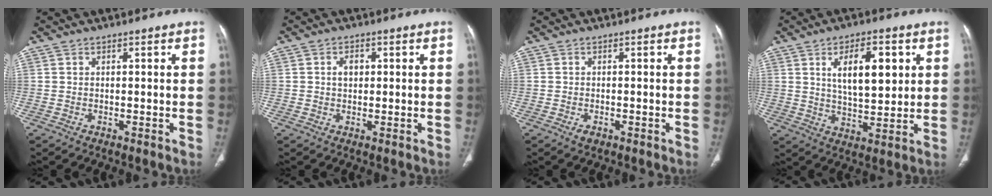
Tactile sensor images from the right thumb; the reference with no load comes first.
{"total": 2.6, "force": [0.4, 1.9, 1.7], "torque": [-0.022, 0.005, 0.007]}
{"total": 1.4, "force": [-0.7, 0.8, 0.9], "torque": [-0.015, 0.000, -0.012]}
{"total": 11.7, "force": [3.8, 5.2, 9.9], "torque": [-0.135, -0.018, 0.068]}